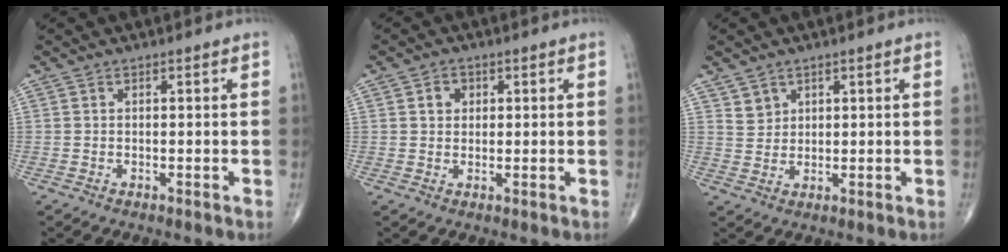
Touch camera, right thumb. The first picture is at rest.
{"total": 2.8, "force": [0.9, 2.4, 1.3], "torque": [-0.007, -0.002, 0.013]}
{"total": 2.8, "force": [2.0, 2.0, 0.3], "torque": [0.015, -0.016, 0.035]}